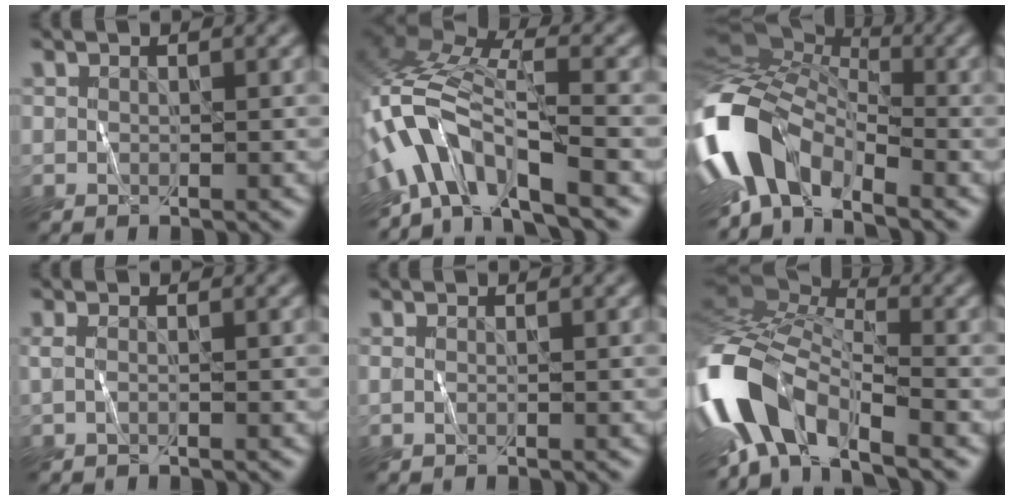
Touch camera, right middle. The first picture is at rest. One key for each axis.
{"total": 9.3, "fx": -5.1, "fy": 2.7, "fz": 7.3, "tx": -0.133, "ty": 0.013, "tz": -0.104}
{"total": 11.0, "fx": -4.3, "fy": 6.2, "fz": 8.0, "tx": -0.163, "ty": -0.007, "tz": -0.089}
{"total": 0.7, "fx": -0.1, "fy": 0.1, "fz": 0.7, "tx": -0.019, "ty": -0.001, "tz": -0.005}
{"total": 0.0}
{"total": 11.7, "fx": -6.1, "fy": 4.9, "fz": 8.7, "tx": -0.174, "ty": 0.001, "tz": -0.121}